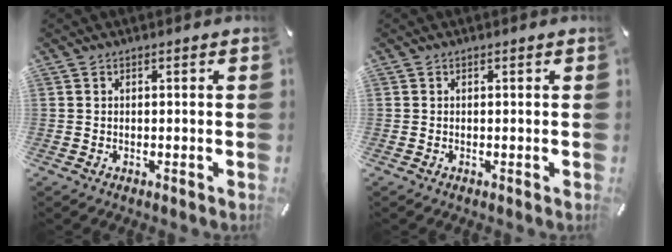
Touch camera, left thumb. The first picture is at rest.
{"total": 0.0}